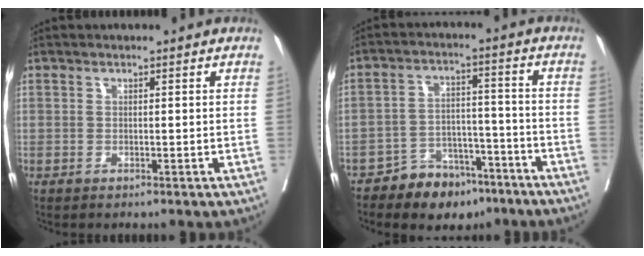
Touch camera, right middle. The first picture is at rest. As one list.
[{"total": 8.4, "force": [-6.4, 4.6, 3.0], "torque": [-0.046, 0.016, -0.101]}]